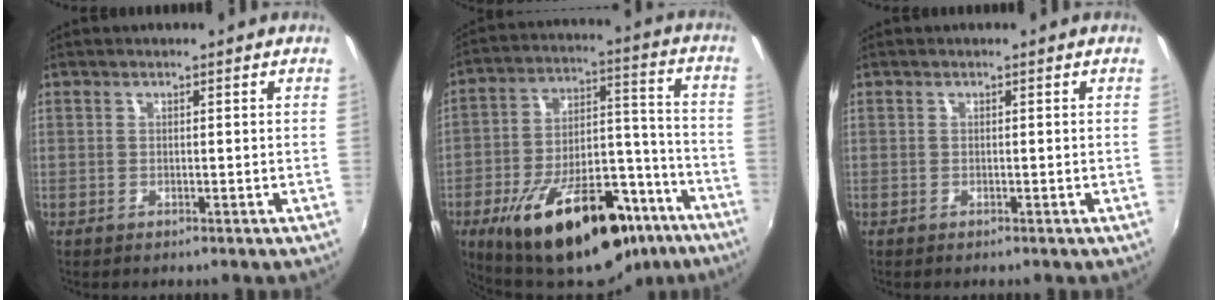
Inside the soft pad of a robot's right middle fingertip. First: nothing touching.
{"total": 27.4, "force": [-17.2, 12.2, 17.5], "torque": [-0.297, 0.010, -0.240]}
{"total": 0.0}